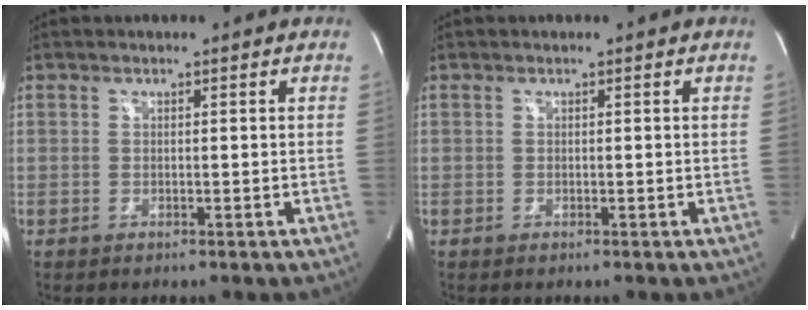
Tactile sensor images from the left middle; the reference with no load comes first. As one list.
[{"total": 0.0}]